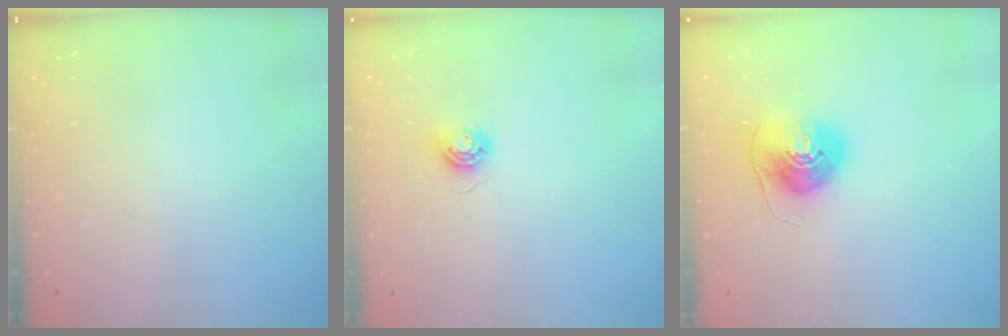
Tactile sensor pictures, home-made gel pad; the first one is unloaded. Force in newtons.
{"total": 5.6, "press": 5.6, "slide": 0.3}
{"total": 9.8, "press": 9.7, "slide": 1.4}